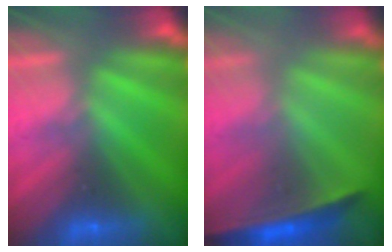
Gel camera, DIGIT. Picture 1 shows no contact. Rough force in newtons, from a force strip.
{"total": 1.5}